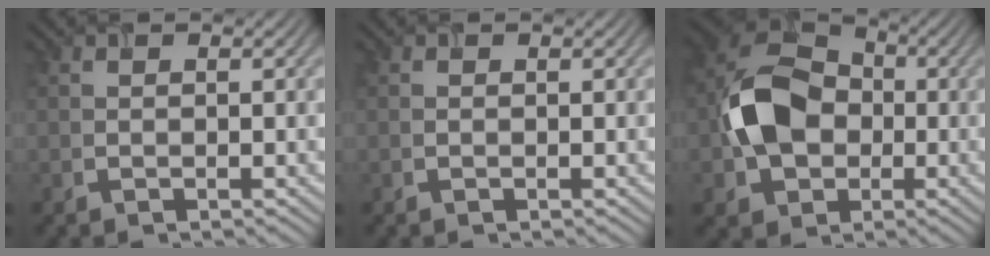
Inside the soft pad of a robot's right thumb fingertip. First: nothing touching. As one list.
[{"total": 0.0}, {"total": 11.5, "force": [-1.1, 8.9, 7.3], "torque": [-0.155, 0.011, -0.034]}]